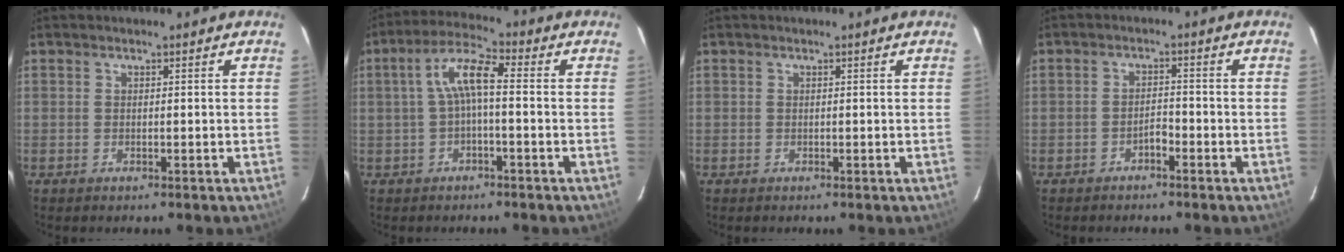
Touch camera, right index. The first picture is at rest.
{"total": 6.3, "force": [-0.5, 1.6, 6.1], "torque": [-0.130, 0.019, -0.007]}
{"total": 0.0}
{"total": 2.0, "force": [-1.6, 0.7, 1.0], "torque": [-0.018, 0.007, -0.027]}